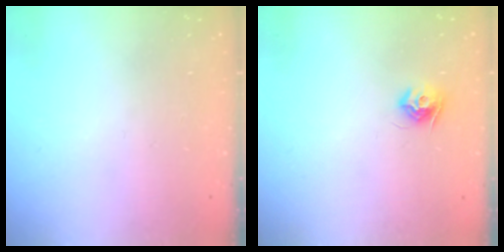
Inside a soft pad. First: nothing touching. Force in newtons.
{"total": 8.2, "press": 8.2, "slide": 0.1}